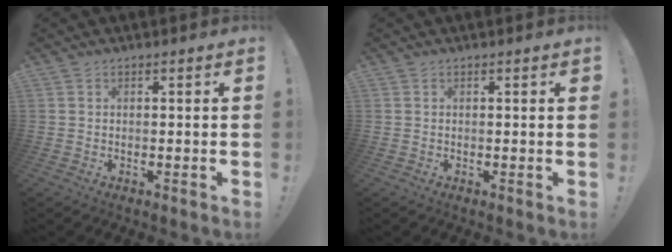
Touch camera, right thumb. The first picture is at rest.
{"total": 0.5, "force": [0.3, 0.0, 0.5], "torque": [-0.006, -0.001, 0.004]}